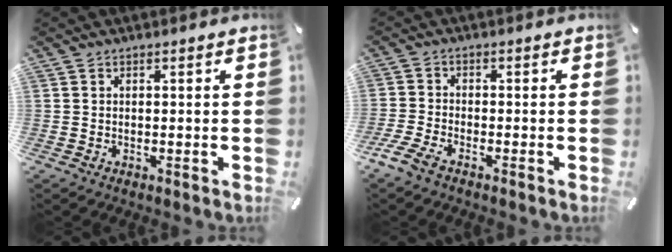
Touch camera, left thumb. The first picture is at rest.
{"total": 4.0, "force": [-3.0, 1.3, 2.2], "torque": [-0.068, 0.002, -0.063]}